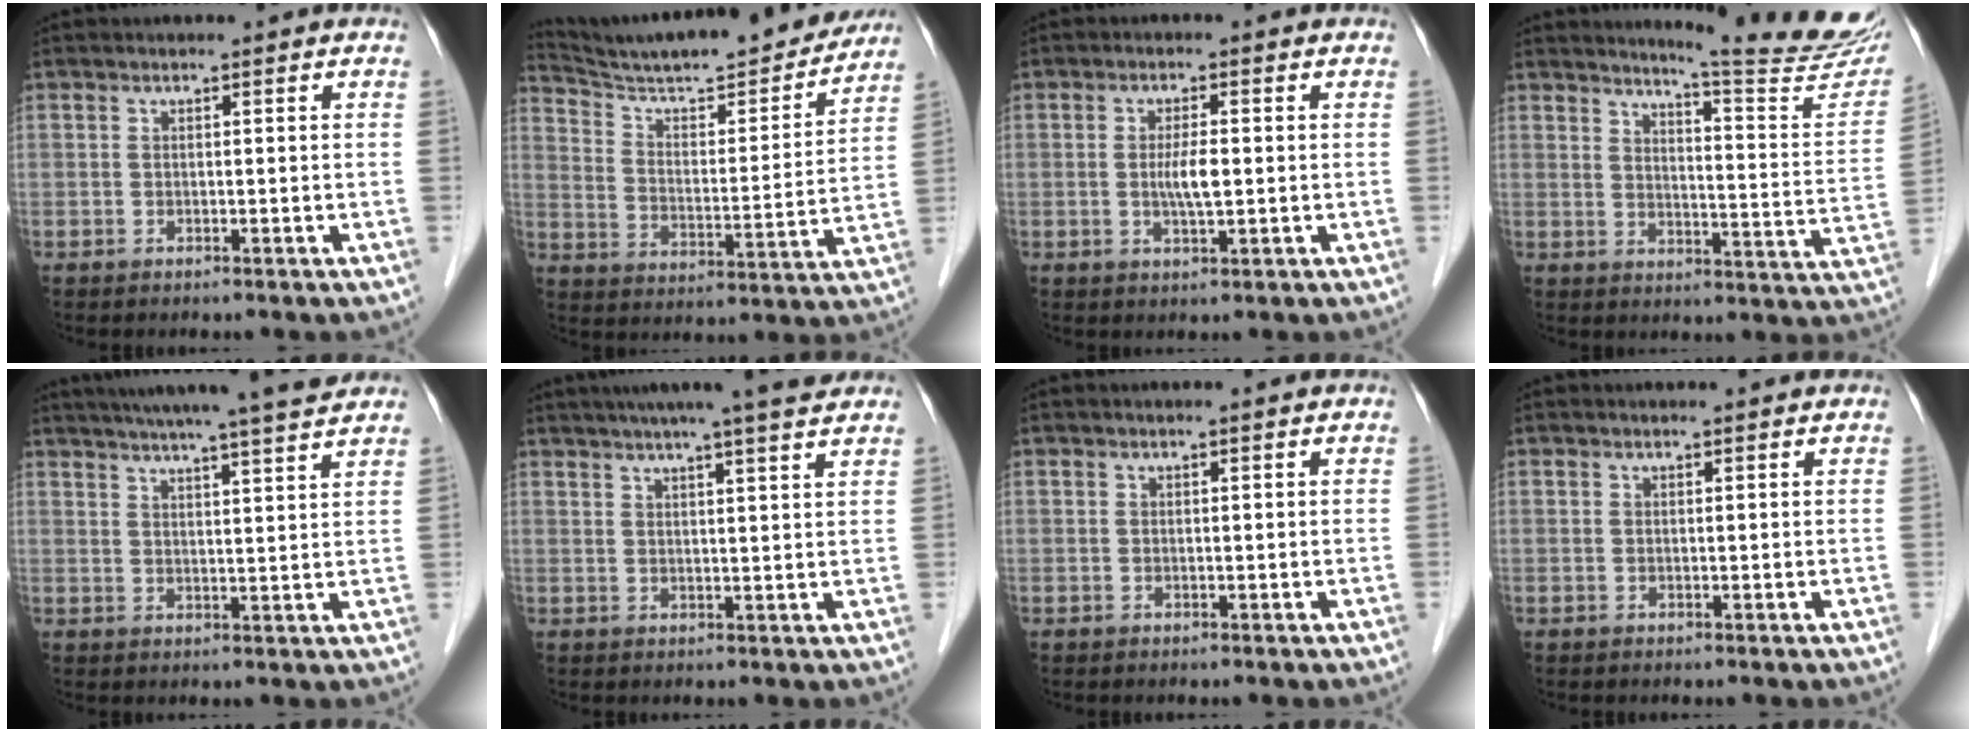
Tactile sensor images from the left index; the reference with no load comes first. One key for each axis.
{"total": 22.4, "fx": 20.5, "fy": 2.1, "fz": 8.7, "tx": -0.143, "ty": -0.023, "tz": 0.299}
{"total": 3.6, "fx": -0.1, "fy": 0.5, "fz": 3.5, "tx": -0.069, "ty": -0.004, "tz": -0.002}
{"total": 17.0, "fx": 15.9, "fy": -0.4, "fz": 5.9, "tx": -0.081, "ty": -0.101, "tz": 0.185}
{"total": 15.9, "fx": 14.1, "fy": -0.4, "fz": 7.2, "tx": -0.122, "ty": 0.007, "tz": 0.188}
{"total": 12.3, "fx": 10.5, "fy": -0.2, "fz": 6.4, "tx": -0.101, "ty": 0.018, "tz": 0.129}
{"total": 0.8, "fx": 0.7, "fy": -0.1, "fz": 0.3, "tx": -0.009, "ty": 0.003, "tz": 0.012}
{"total": 1.6, "fx": 1.6, "fy": 0.1, "fz": 0.2, "tx": -0.010, "ty": 0.005, "tz": 0.018}